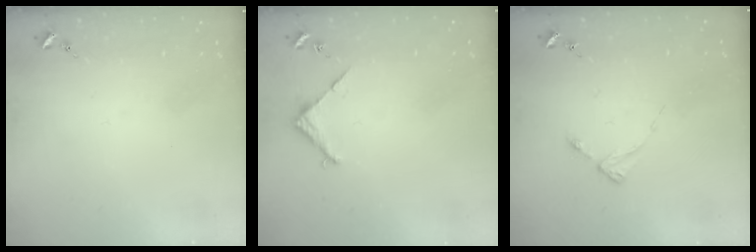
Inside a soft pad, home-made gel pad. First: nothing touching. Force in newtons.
{"total": 2.9, "press": 2.8, "slide": 0.2}
{"total": 2.9, "press": 2.8, "slide": 0.4}